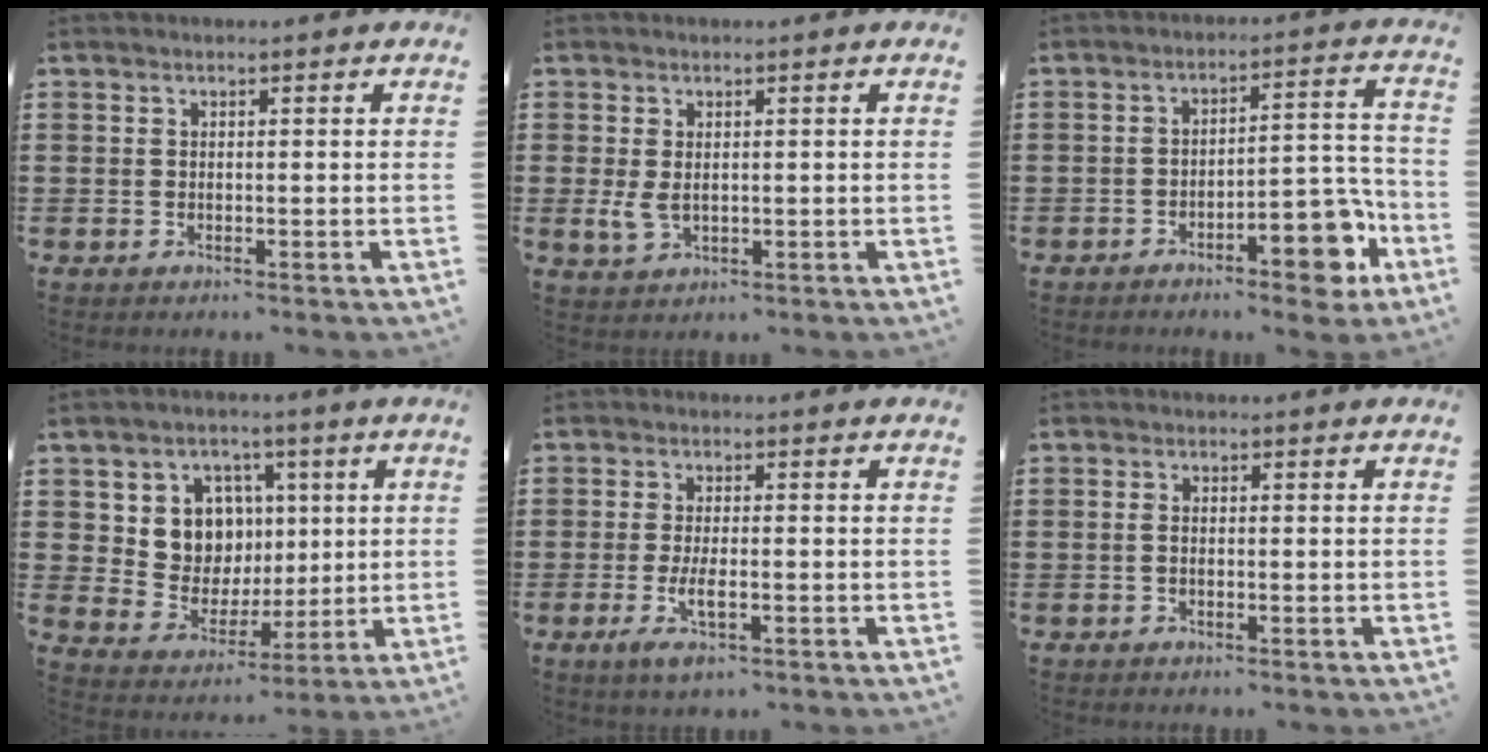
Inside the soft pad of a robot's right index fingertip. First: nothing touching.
{"total": 2.9, "force": [0.1, 1.7, 2.3], "torque": [-0.060, -0.001, -0.002]}
{"total": 8.6, "force": [-5.3, 2.6, 6.2], "torque": [-0.072, 0.003, -0.093]}
{"total": 9.0, "force": [2.9, 8.1, 2.6], "torque": [-0.082, -0.003, 0.058]}
{"total": 4.7, "force": [-1.5, 1.3, 4.2], "torque": [-0.090, -0.011, -0.030]}
{"total": 1.0, "force": [-0.4, 0.4, 0.9], "torque": [-0.025, -0.004, -0.009]}